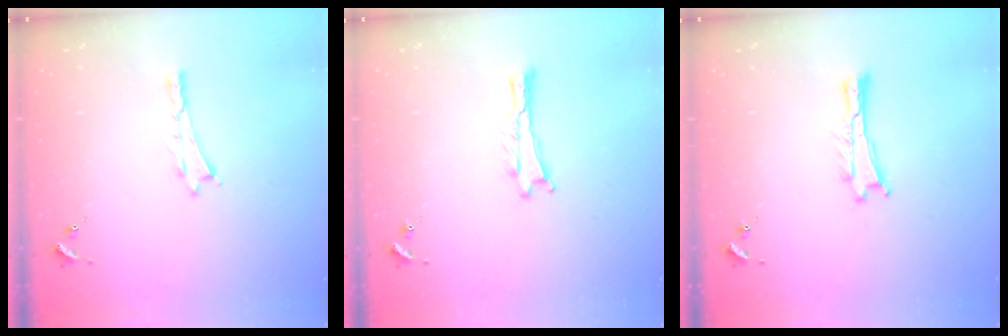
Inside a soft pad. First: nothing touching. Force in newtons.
{"total": 0.0}
{"total": 0.0}